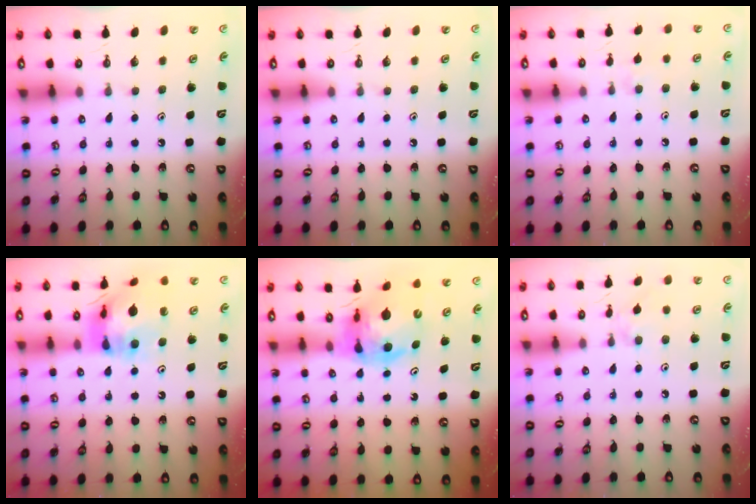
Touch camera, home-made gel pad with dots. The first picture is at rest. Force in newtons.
{"total": 0.0}
{"total": 2.4, "press": 2.4, "slide": 0.5}
{"total": 14.2, "press": 14.1, "slide": 1.5}
{"total": 11.7, "press": 11.7, "slide": 1.2}
{"total": 2.8, "press": 2.7, "slide": 0.6}